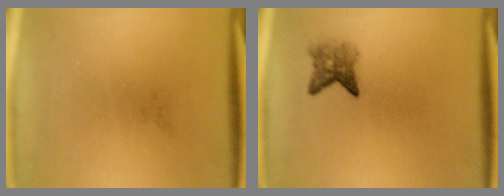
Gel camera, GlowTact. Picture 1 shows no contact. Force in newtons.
{"total": 3.0}